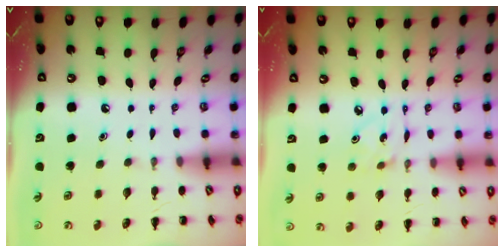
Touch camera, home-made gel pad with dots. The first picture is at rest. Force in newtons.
{"total": 2.2, "press": 2.2, "slide": 0.4}